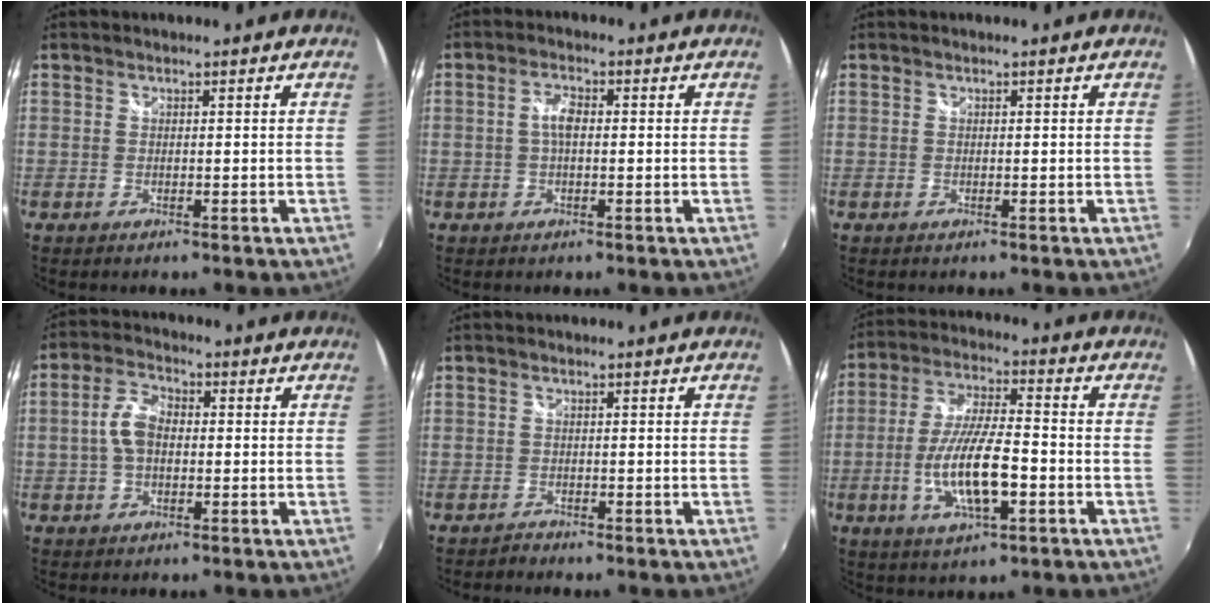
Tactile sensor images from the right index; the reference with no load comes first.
{"total": 3.0, "force": [-0.1, 1.4, 2.7], "torque": [-0.055, 0.008, -0.002]}
{"total": 0.0}
{"total": 6.2, "force": [-0.2, 3.9, 4.8], "torque": [-0.100, 0.016, -0.003]}
{"total": 1.1, "force": [-0.9, 0.6, -0.3], "torque": [0.004, 0.004, -0.016]}
{"total": 12.9, "force": [-3.7, 3.6, 11.8], "torque": [-0.235, -0.008, -0.064]}